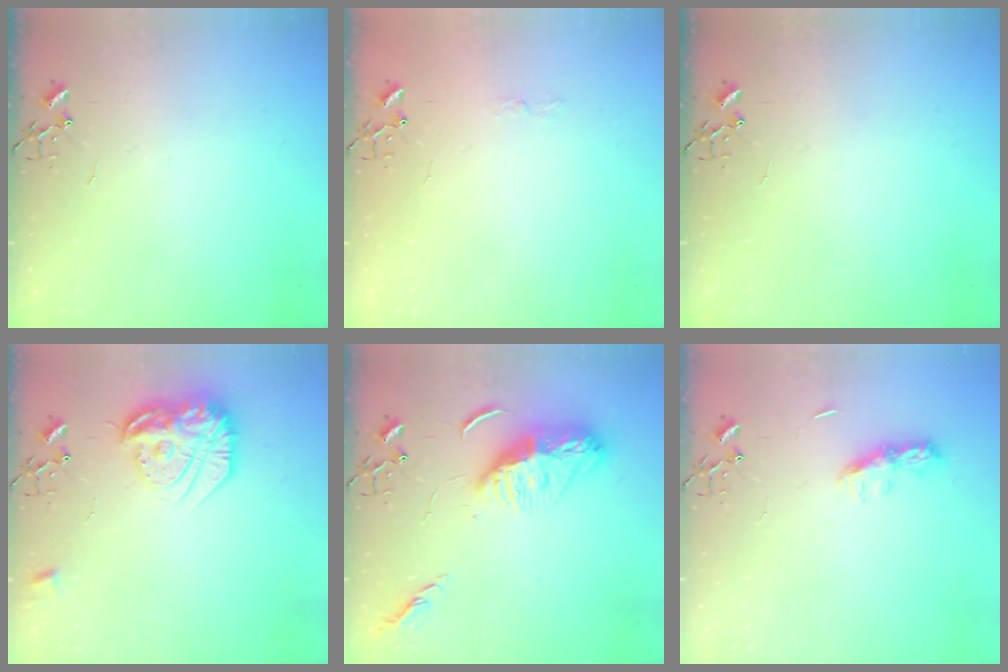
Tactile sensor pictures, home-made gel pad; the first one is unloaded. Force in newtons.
{"total": 3.6, "press": 3.6, "slide": 0.4}
{"total": 0.0}
{"total": 18.4, "press": 18.3, "slide": 1.7}
{"total": 12.4, "press": 12.3, "slide": 0.8}
{"total": 7.8, "press": 7.8, "slide": 0.4}